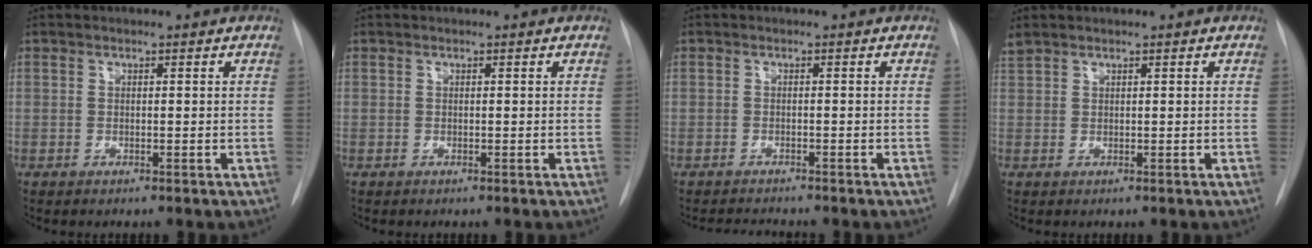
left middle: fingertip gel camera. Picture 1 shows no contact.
{"total": 0.0}
{"total": 2.6, "force": [-2.5, -0.1, 0.5], "torque": [-0.008, -0.009, -0.039]}
{"total": 1.4, "force": [1.3, 0.2, 0.5], "torque": [-0.025, 0.023, 0.035]}